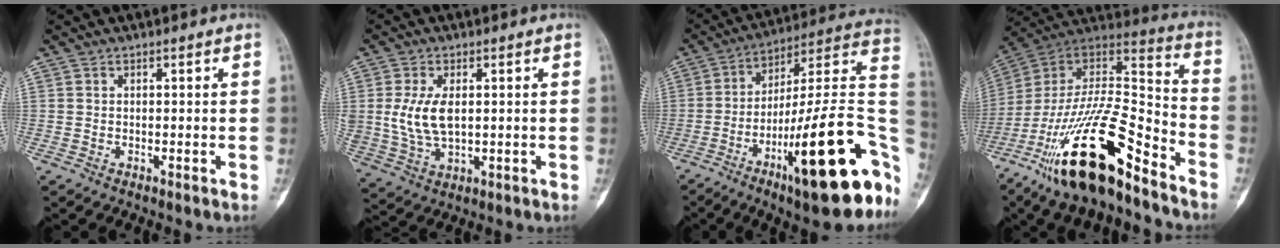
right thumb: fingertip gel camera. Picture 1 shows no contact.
{"total": 8.6, "force": [1.1, 4.7, 7.1], "torque": [-0.149, -0.009, 0.032]}
{"total": 28.0, "force": [-10.3, 6.4, 25.2], "torque": [-0.314, 0.048, -0.153]}
{"total": 25.5, "force": [-15.6, 7.8, 18.6], "torque": [-0.355, 0.076, -0.271]}